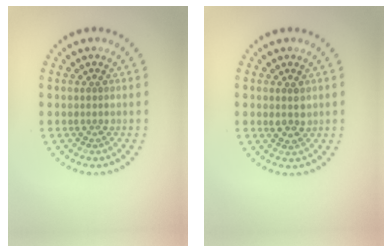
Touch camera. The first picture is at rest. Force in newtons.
{"total": 1.8, "press": 1.7, "slide": 0.7}